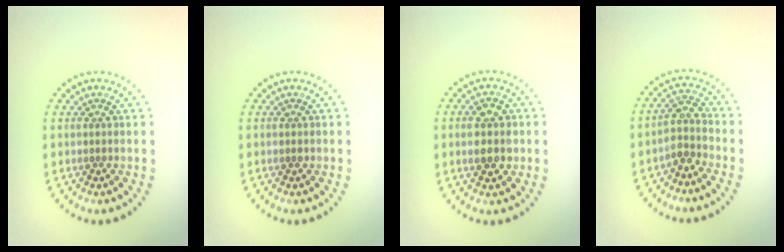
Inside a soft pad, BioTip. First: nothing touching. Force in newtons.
{"total": 0.6, "press": 0.6, "slide": 0.2}
{"total": 3.7, "press": 3.7, "slide": 0.1}
{"total": 2.2, "press": 1.9, "slide": 1.2}